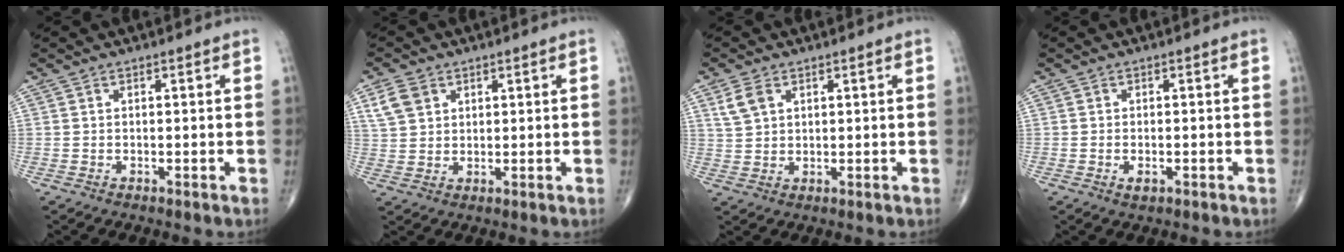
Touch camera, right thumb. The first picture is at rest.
{"total": 5.2, "force": [2.5, 3.8, 2.5], "torque": [-0.039, -0.003, 0.054]}
{"total": 4.1, "force": [2.0, 2.7, 2.4], "torque": [-0.045, -0.002, 0.047]}
{"total": 1.6, "force": [-0.6, 0.8, 1.2], "torque": [-0.022, 0.000, -0.008]}